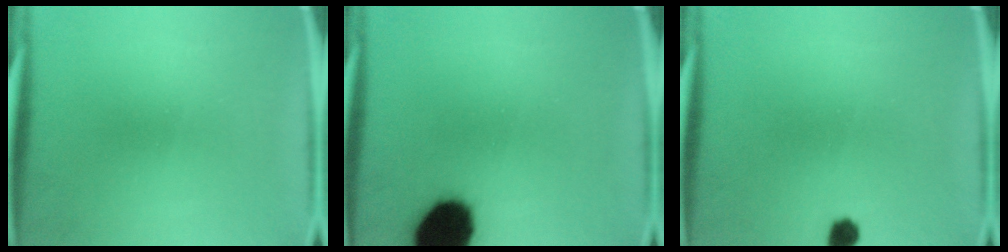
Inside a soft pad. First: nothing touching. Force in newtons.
{"total": 15.1}
{"total": 2.4}